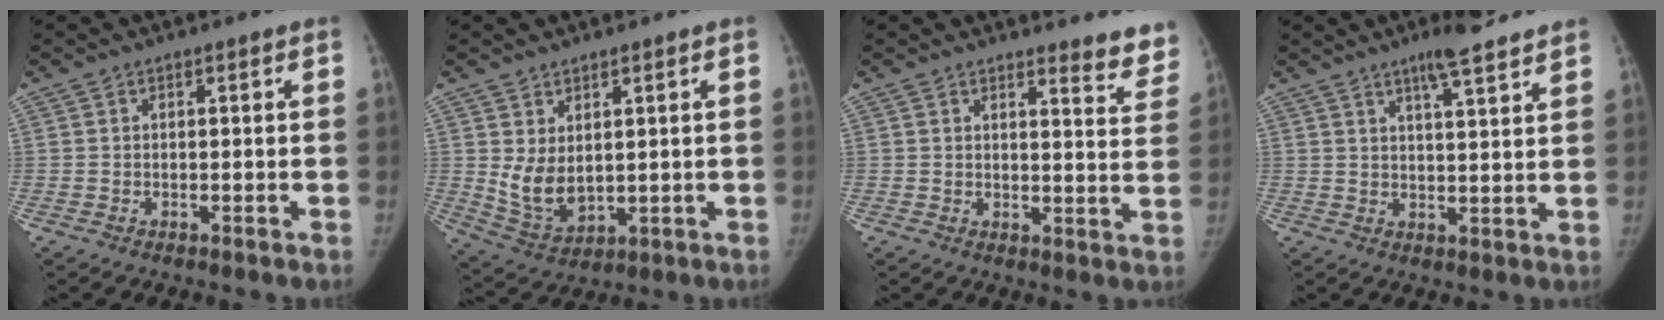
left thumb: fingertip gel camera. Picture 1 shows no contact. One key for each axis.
{"total": 7.2, "fx": 1.6, "fy": 4.5, "fz": 5.4, "tx": -0.088, "ty": -0.022, "tz": 0.052}
{"total": 7.6, "fx": 7.1, "fy": 1.7, "fz": 2.1, "tx": 0.009, "ty": -0.055, "tz": 0.065}
{"total": 7.7, "fx": 5.7, "fy": 1.0, "fz": 5.0, "tx": -0.073, "ty": -0.030, "tz": 0.087}